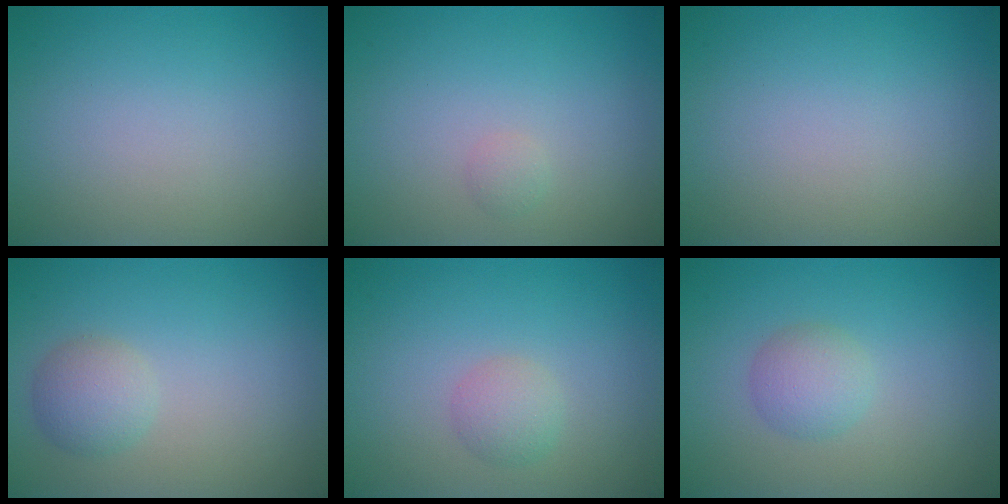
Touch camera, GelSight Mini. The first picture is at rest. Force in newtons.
{"total": 0.7, "press": 0.7, "slide": 0.0}
{"total": 0.0}
{"total": 2.4, "press": 2.4, "slide": 0.0}
{"total": 1.8, "press": 1.8, "slide": 0.1}
{"total": 2.2, "press": 2.2, "slide": 0.1}